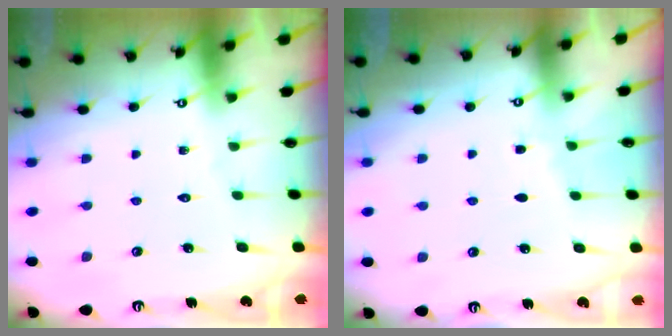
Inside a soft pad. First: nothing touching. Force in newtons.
{"total": 2.7, "press": 2.7, "slide": 0.4}